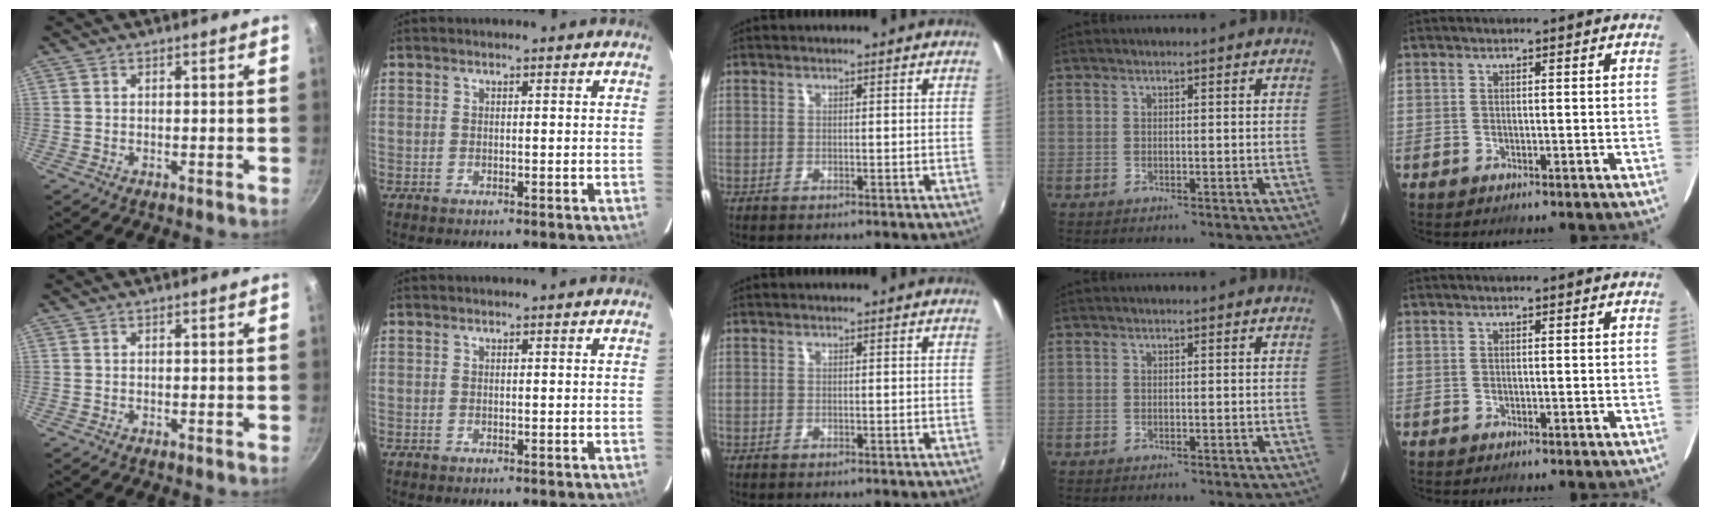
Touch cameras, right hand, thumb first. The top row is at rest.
{}